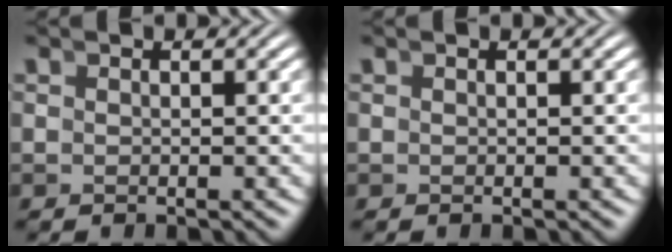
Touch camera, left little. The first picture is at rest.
{"total": 0.0}